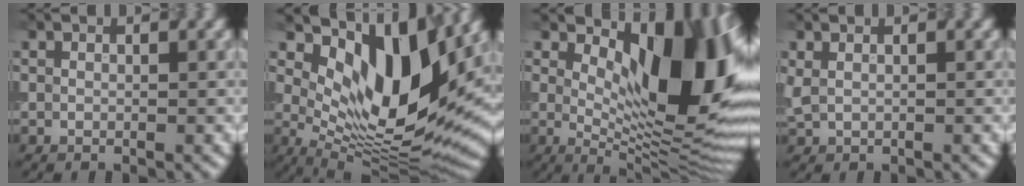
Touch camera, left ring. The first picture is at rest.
{"total": 11.6, "force": [4.8, 4.6, 9.5], "torque": [-0.146, -0.014, 0.094]}
{"total": 13.4, "force": [3.6, 6.0, 11.4], "torque": [-0.139, -0.004, 0.061]}
{"total": 1.0, "force": [0.6, 0.5, 0.6], "torque": [-0.013, 0.001, 0.015]}